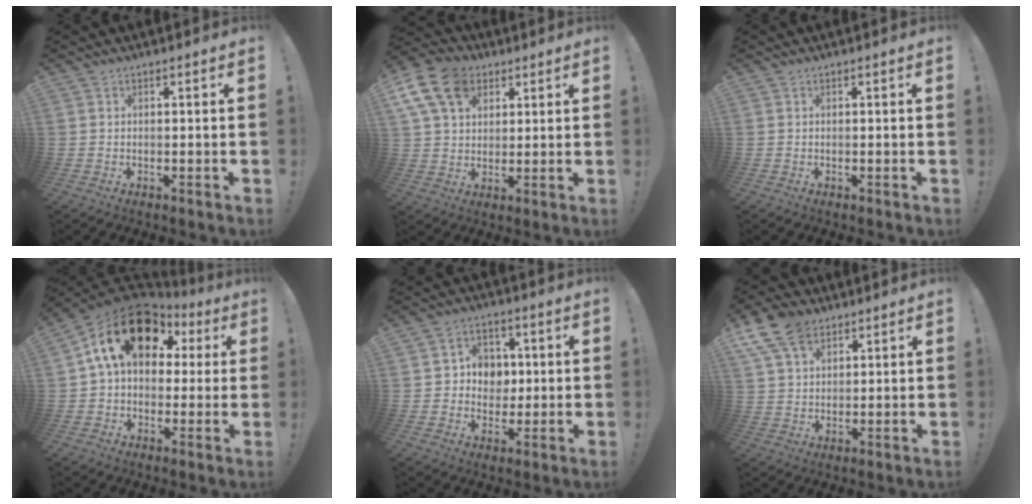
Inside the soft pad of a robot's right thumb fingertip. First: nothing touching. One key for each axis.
{"total": 15.0, "fx": 6.7, "fy": 10.5, "fz": 8.3, "tx": -0.149, "ty": -0.031, "tz": 0.129}
{"total": 0.0}
{"total": 19.6, "fx": 6.8, "fy": 12.3, "fz": 13.6, "tx": -0.222, "ty": -0.009, "tz": 0.121}
{"total": 7.6, "fx": 1.2, "fy": 7.4, "fz": 1.5, "tx": -0.015, "ty": -0.012, "tz": 0.026}
{"total": 11.0, "fx": 6.6, "fy": 6.8, "fz": 5.6, "tx": -0.101, "ty": -0.021, "tz": 0.130}